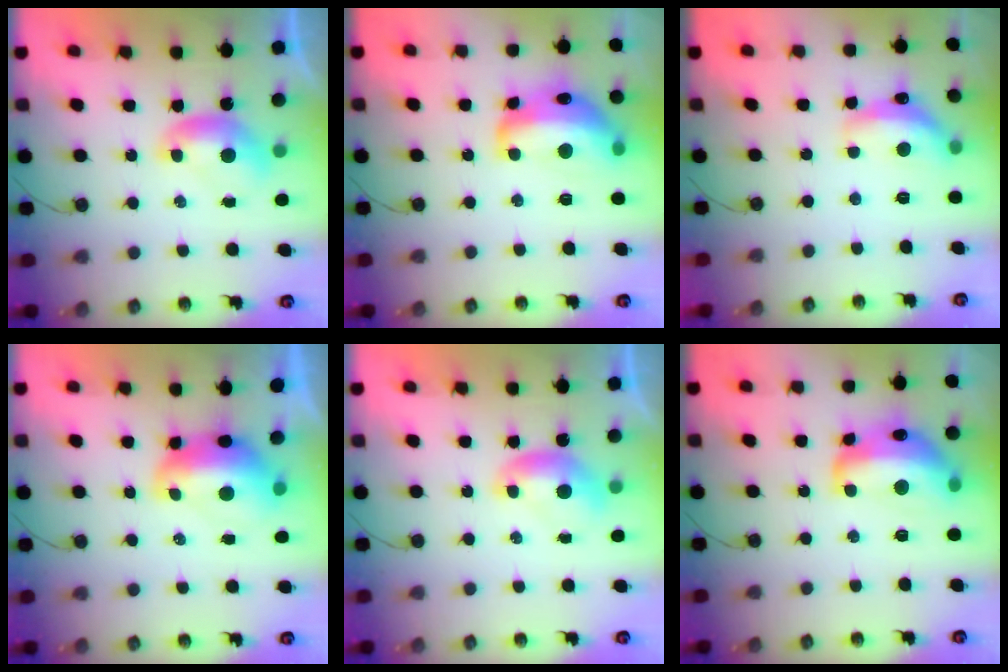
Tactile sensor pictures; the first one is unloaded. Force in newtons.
{"total": 12.0, "press": 12.0, "slide": 1.0}
{"total": 7.3, "press": 7.3, "slide": 0.8}
{"total": 3.9, "press": 3.8, "slide": 0.8}
{"total": 0.0}
{"total": 11.6, "press": 11.5, "slide": 1.2}